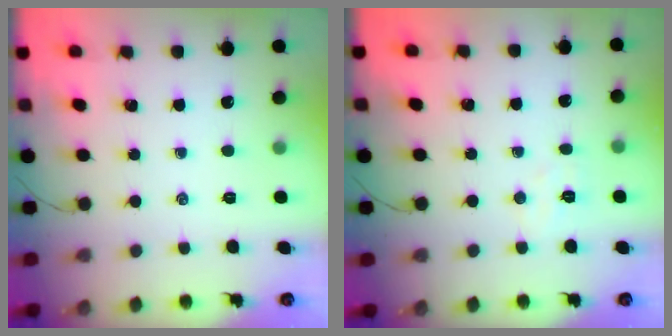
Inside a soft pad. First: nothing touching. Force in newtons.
{"total": 3.8, "press": 3.7, "slide": 0.8}